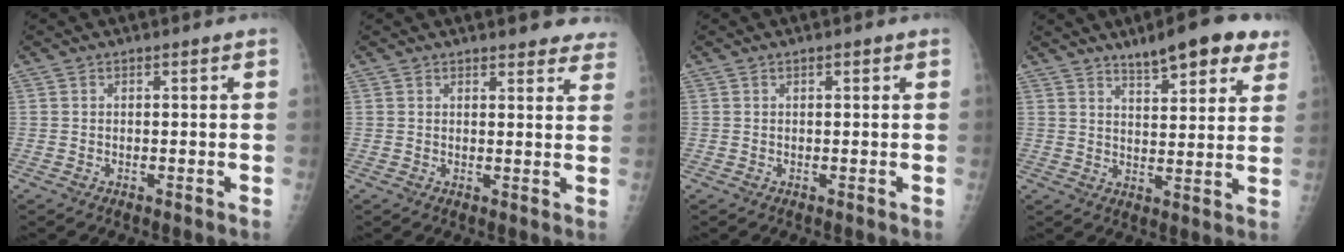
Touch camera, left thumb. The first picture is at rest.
{"total": 7.9, "force": [6.9, 2.3, 3.0], "torque": [0.001, -0.025, 0.066]}
{"total": 0.7, "force": [0.4, 0.3, 0.5], "torque": [-0.007, 0.002, 0.007]}
{"total": 12.2, "force": [8.3, 3.6, 8.2], "torque": [-0.079, -0.031, 0.115]}